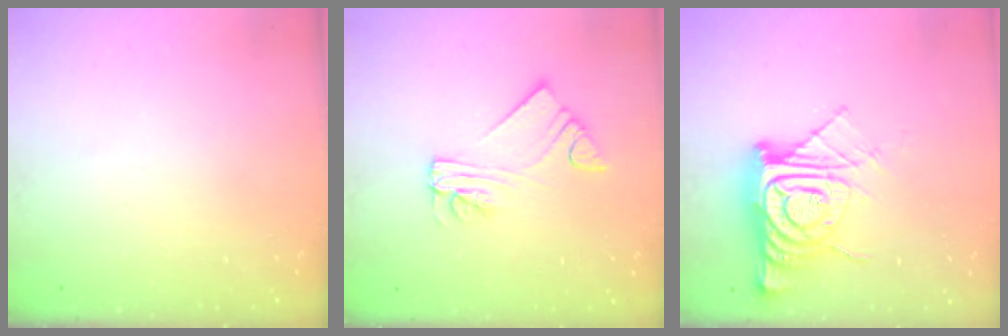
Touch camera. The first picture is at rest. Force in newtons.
{"total": 4.5, "press": 4.5, "slide": 0.3}
{"total": 14.6, "press": 14.5, "slide": 1.4}